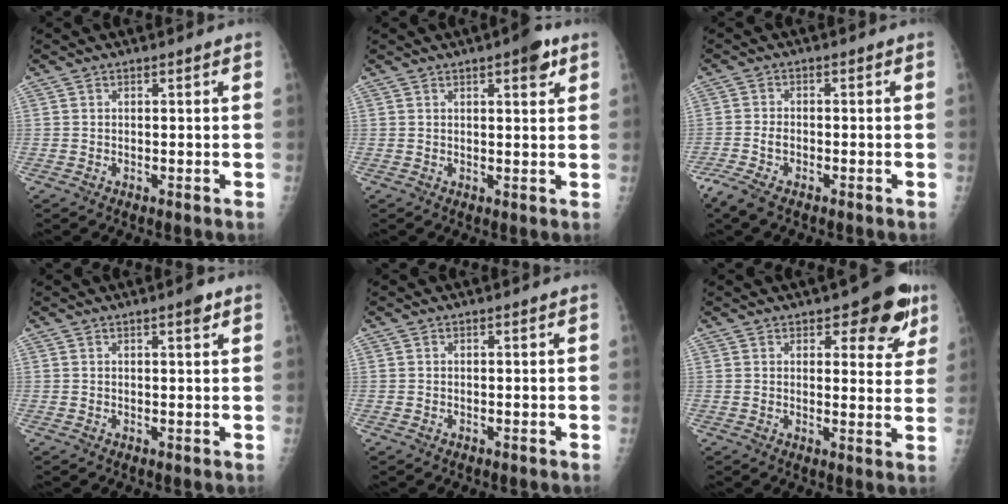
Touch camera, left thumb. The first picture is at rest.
{"total": 4.5, "force": [2.4, 1.5, 3.4], "torque": [-0.036, -0.008, 0.027]}
{"total": 5.2, "force": [-3.3, 2.2, 3.4], "torque": [-0.090, 0.005, -0.062]}
{"total": 2.1, "force": [1.3, 0.5, 1.6], "torque": [-0.020, -0.005, 0.015]}
{"total": 0.0}
{"total": 9.4, "force": [5.4, 4.4, 6.4], "torque": [-0.036, -0.022, 0.065]}